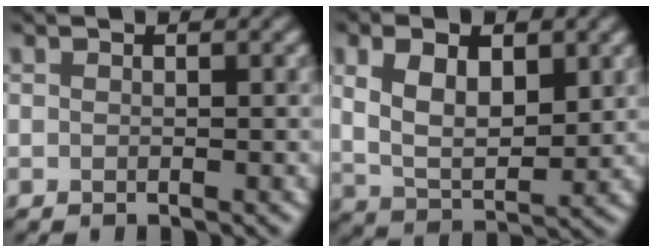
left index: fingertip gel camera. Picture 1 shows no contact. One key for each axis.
{"total": 6.7, "fx": 2.0, "fy": 3.4, "fz": 5.4, "tx": -0.100, "ty": -0.001, "tz": 0.038}